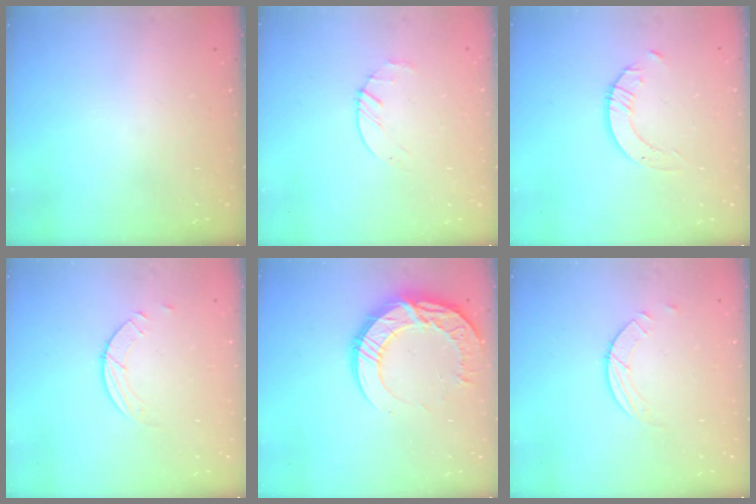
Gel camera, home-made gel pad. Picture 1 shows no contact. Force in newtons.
{"total": 2.2, "press": 2.2, "slide": 0.3}
{"total": 2.1, "press": 2.1, "slide": 0.2}
{"total": 2.5, "press": 2.4, "slide": 0.2}
{"total": 17.2, "press": 17.2, "slide": 0.7}
{"total": 2.5, "press": 2.4, "slide": 0.2}